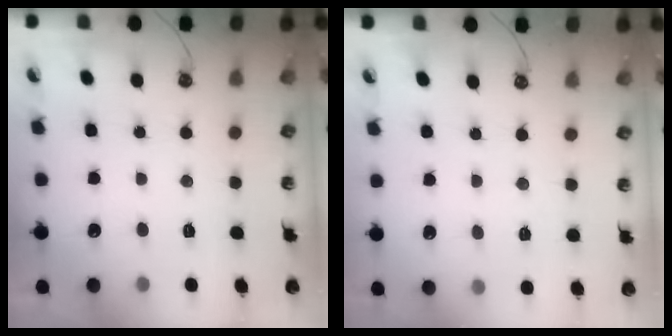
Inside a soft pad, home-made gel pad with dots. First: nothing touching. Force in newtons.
{"total": 3.8, "press": 3.7, "slide": 0.5}